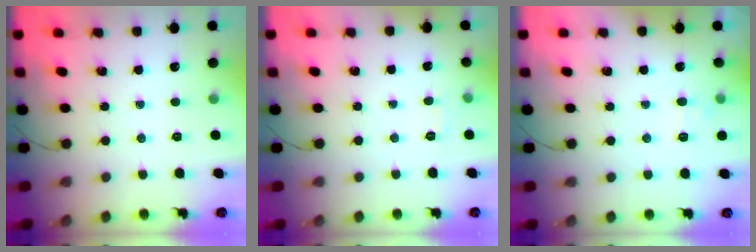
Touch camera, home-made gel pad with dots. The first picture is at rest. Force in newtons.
{"total": 1.9, "press": 1.4, "slide": 1.3}
{"total": 3.9, "press": 3.5, "slide": 1.8}